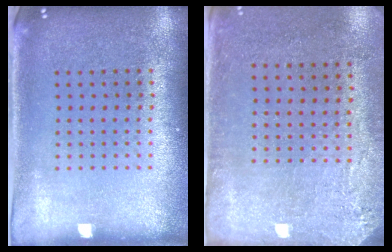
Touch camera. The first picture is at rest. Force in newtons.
{"total": 2.8, "press": 2.3, "slide": 1.6}